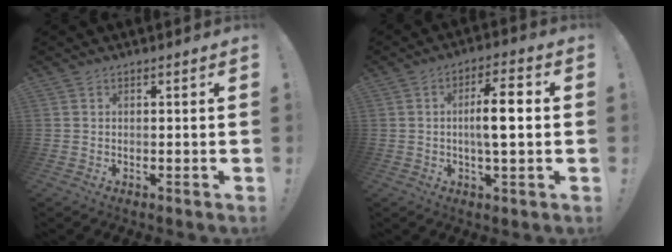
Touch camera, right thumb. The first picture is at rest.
{"total": 9.3, "force": [-0.1, 2.3, 9.0], "torque": [-0.148, 0.005, -0.009]}